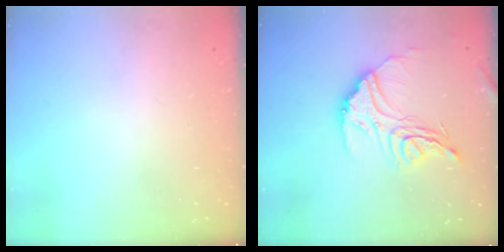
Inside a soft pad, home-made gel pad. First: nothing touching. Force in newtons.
{"total": 16.5, "press": 16.5, "slide": 1.2}